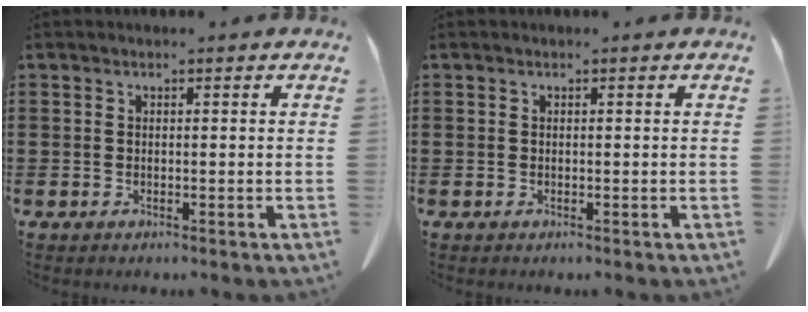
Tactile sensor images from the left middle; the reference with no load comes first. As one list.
[{"total": 0.0}]